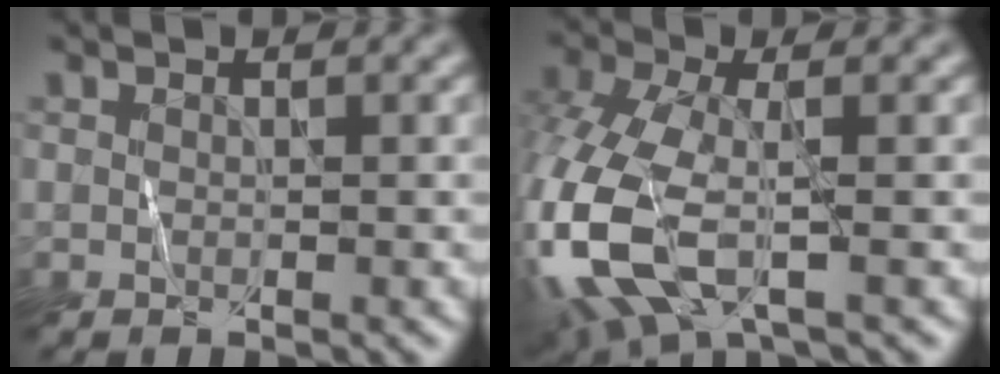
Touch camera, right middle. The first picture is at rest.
{"total": 9.4, "force": [-2.9, 4.4, 7.8], "torque": [-0.202, -0.008, -0.071]}